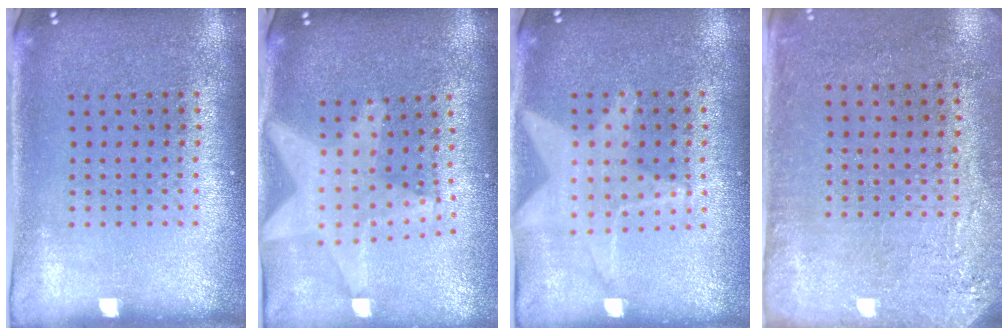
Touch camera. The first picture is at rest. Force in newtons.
{"total": 2.1, "press": 1.8, "slide": 1.1}
{"total": 0.9, "press": 0.9, "slide": 0.0}
{"total": 2.8, "press": 2.3, "slide": 1.6}